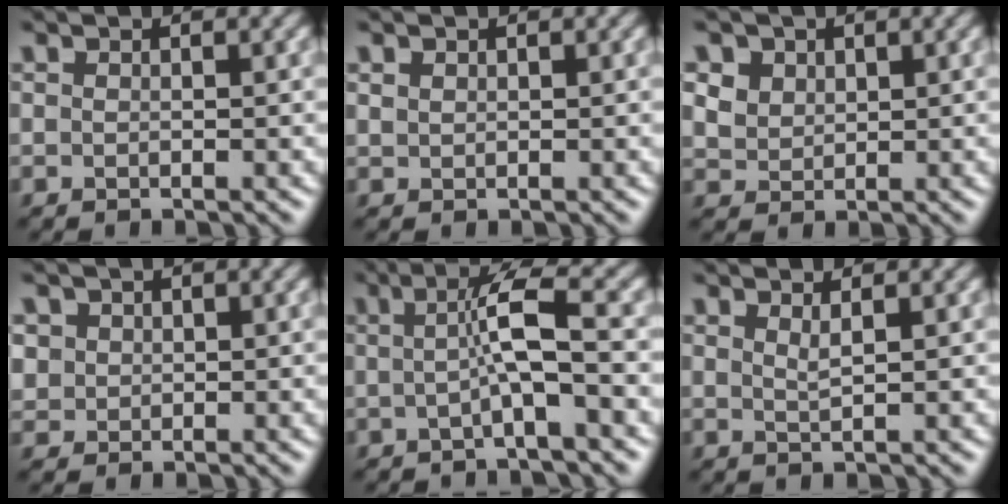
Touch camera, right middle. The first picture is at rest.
{"total": 0.6, "force": [0.4, 0.4, 0.1], "torque": [-0.004, -0.002, 0.012]}
{"total": 4.0, "force": [2.3, 2.9, 1.7], "torque": [-0.061, 0.005, 0.050]}
{"total": 1.9, "force": [0.6, 1.7, 0.4], "torque": [-0.015, 0.002, 0.024]}
{"total": 4.3, "force": [-0.3, 0.5, 4.2], "torque": [-0.074, 0.010, -0.011]}
{"total": 1.1, "force": [0.6, 0.3, 0.9], "torque": [-0.011, -0.001, 0.009]}